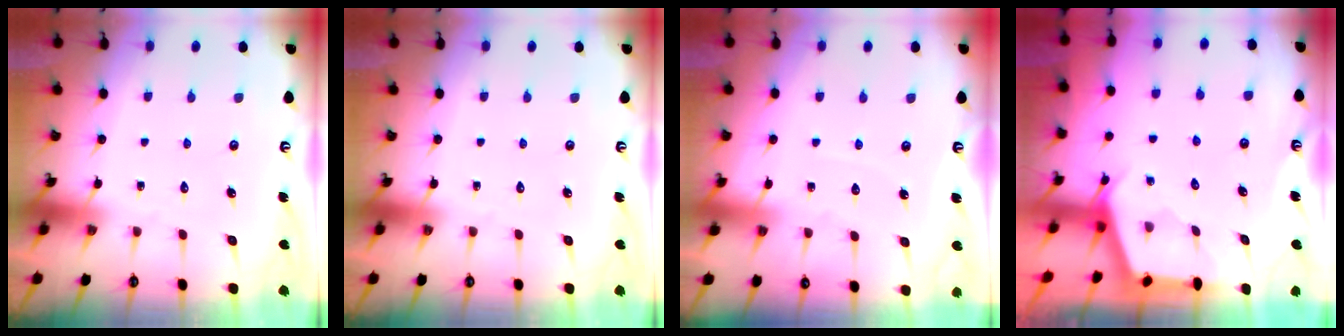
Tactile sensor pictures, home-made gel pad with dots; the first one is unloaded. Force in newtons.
{"total": 0.0}
{"total": 2.4, "press": 2.4, "slide": 0.4}
{"total": 2.5, "press": 2.5, "slide": 0.3}